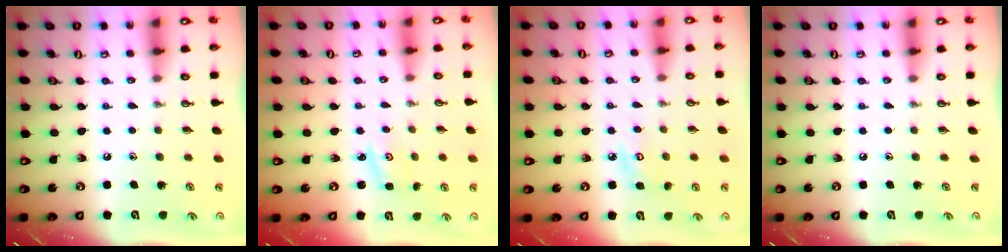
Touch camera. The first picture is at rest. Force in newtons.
{"total": 1.7, "press": 1.7, "slide": 0.2}
{"total": 5.8, "press": 5.8, "slide": 0.5}
{"total": 0.0}